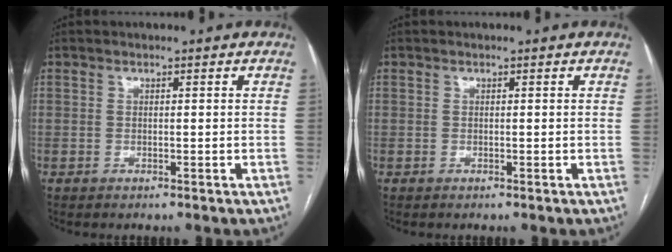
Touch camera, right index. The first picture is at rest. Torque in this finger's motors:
{"motor_torque": [0.00, 0.00, 0.00, 0.00]}